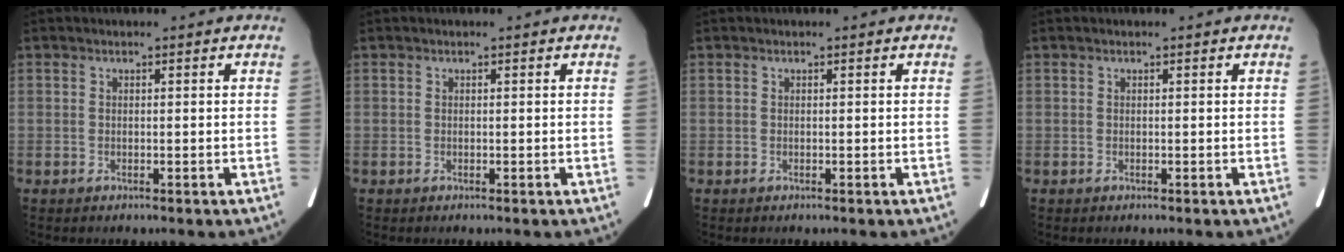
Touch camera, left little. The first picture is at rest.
{"total": 0.0}
{"total": 0.0}
{"total": 0.0}